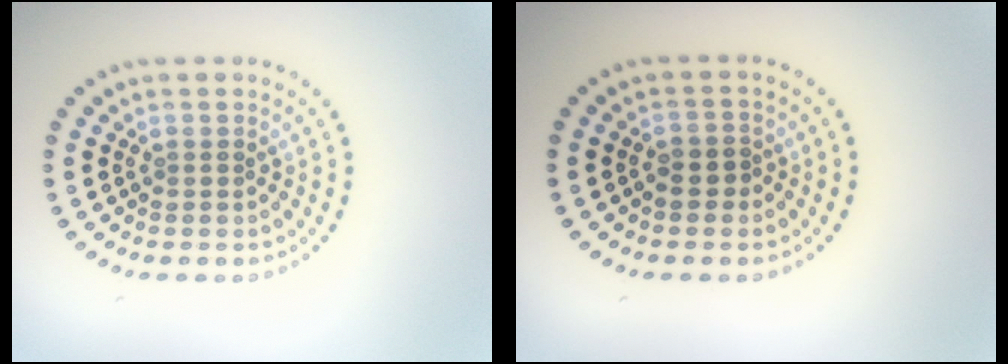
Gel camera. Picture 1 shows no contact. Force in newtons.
{"total": 1.4, "press": 1.1, "slide": 0.8}